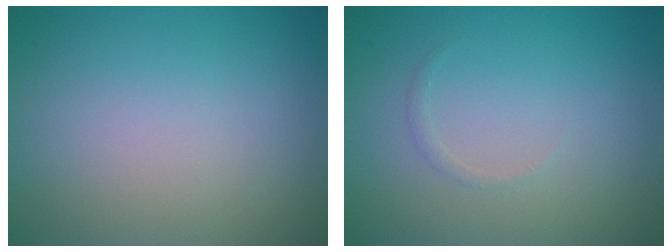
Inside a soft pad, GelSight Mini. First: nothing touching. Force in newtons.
{"total": 0.5, "press": 0.5, "slide": 0.1}